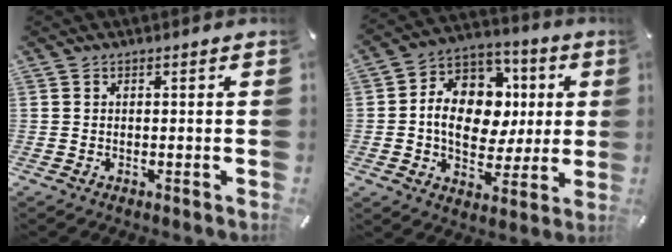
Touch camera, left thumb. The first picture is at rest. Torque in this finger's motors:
{"motor_torque": [1.42, 2.13, 0.44, -0.07, 0.19]}